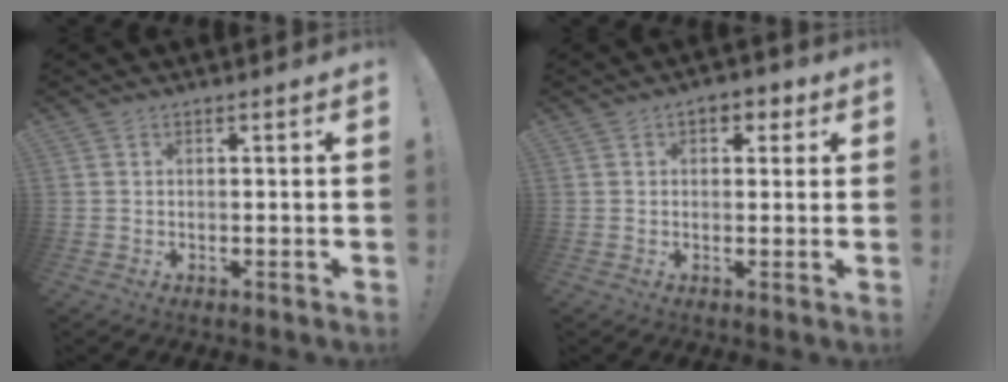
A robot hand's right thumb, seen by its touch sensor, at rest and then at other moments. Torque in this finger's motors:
{"motor_torque": [0.43, 0.65, 0.34, 0.31, -0.01]}